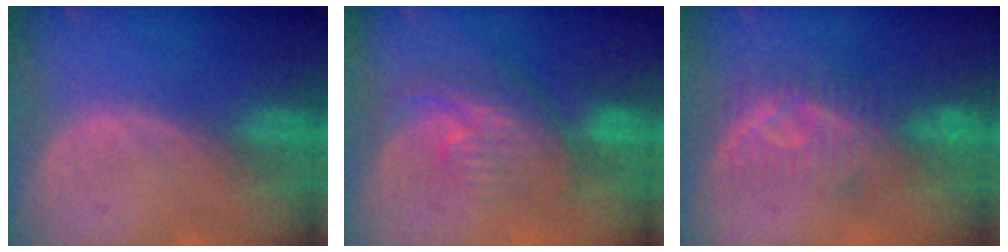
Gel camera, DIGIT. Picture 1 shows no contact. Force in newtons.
{"total": 8.0, "press": 7.2, "slide": 3.3}
{"total": 8.2, "press": 7.6, "slide": 3.1}